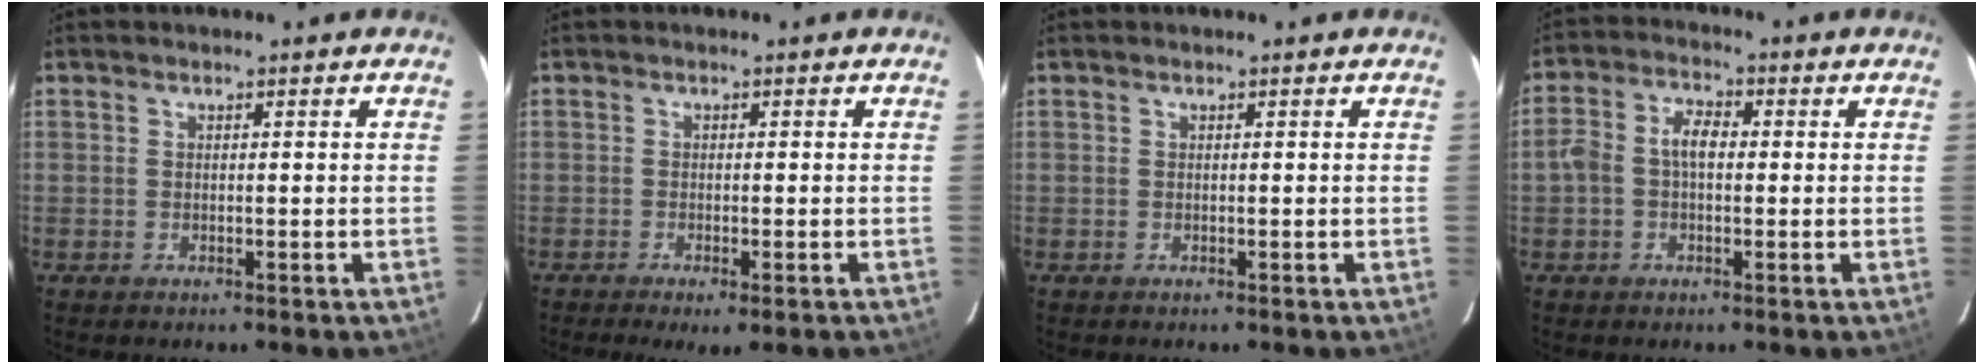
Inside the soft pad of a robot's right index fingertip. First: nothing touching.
{"total": 4.2, "force": [-2.7, 0.8, 3.1], "torque": [-0.066, -0.017, -0.041]}
{"total": 0.0}
{"total": 5.3, "force": [-0.3, 3.4, 4.1], "torque": [-0.081, 0.020, -0.006]}